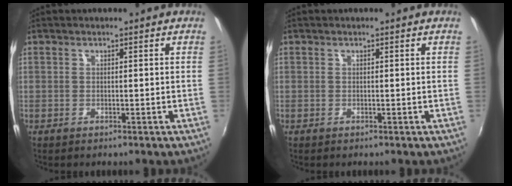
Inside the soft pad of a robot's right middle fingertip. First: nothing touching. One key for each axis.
{"total": 0.0}